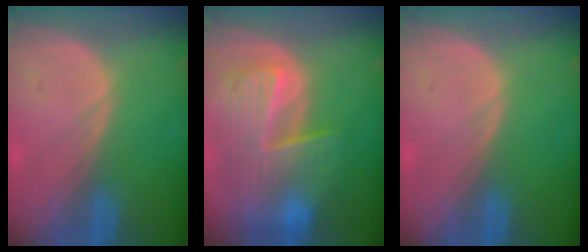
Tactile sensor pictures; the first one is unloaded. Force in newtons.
{"total": 10.3, "press": 8.9, "slide": 5.1}
{"total": 0.0}